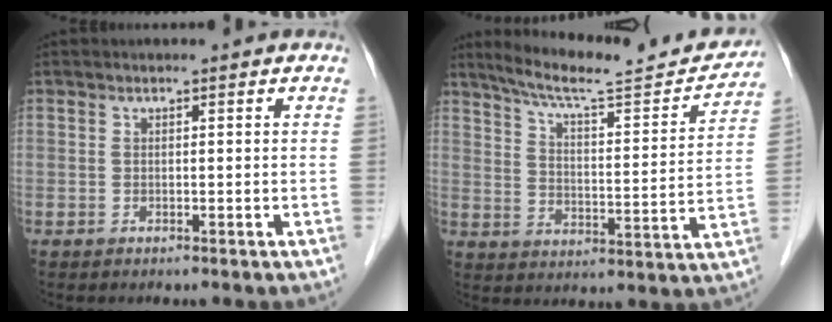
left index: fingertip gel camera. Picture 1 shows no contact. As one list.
[{"total": 16.6, "force": [15.4, 1.2, 6.1], "torque": [-0.100, -0.026, 0.216]}]